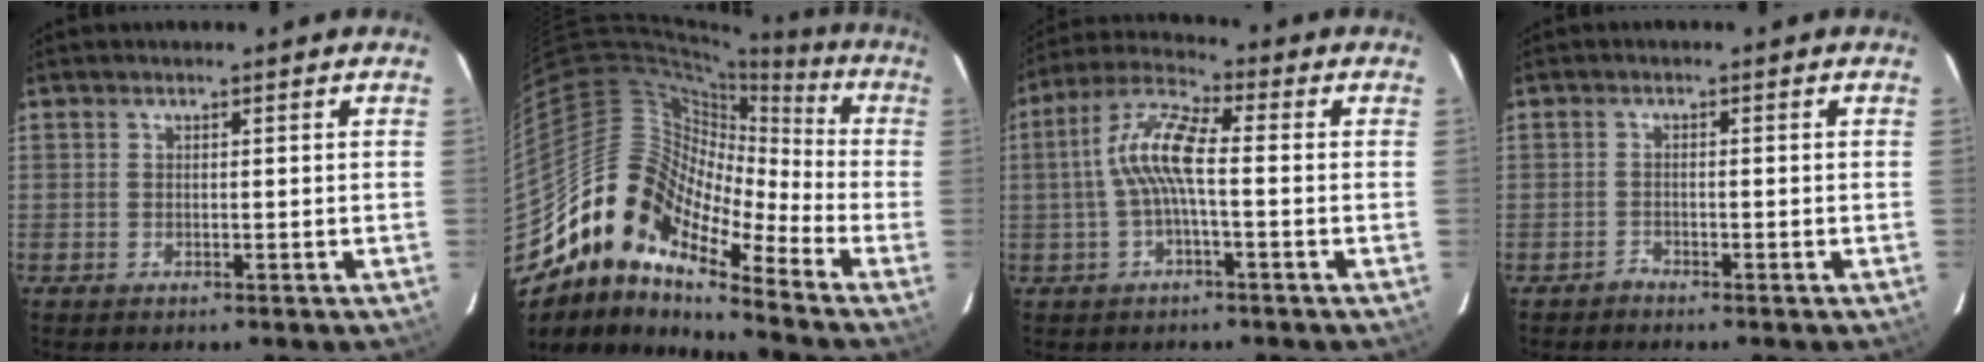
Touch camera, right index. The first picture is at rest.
{"total": 14.6, "force": [-10.7, 6.3, 7.6], "torque": [-0.110, 0.006, -0.225]}
{"total": 8.8, "force": [-0.6, 2.0, 8.5], "torque": [-0.184, 0.018, -0.012]}
{"total": 1.1, "force": [-1.0, 0.3, -0.2], "torque": [0.004, 0.004, -0.021]}